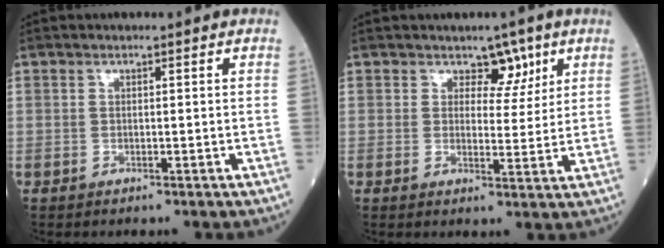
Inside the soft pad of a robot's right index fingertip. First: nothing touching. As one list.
[{"total": 3.9, "force": [2.4, 2.5, 1.8], "torque": [-0.010, -0.002, 0.033]}]